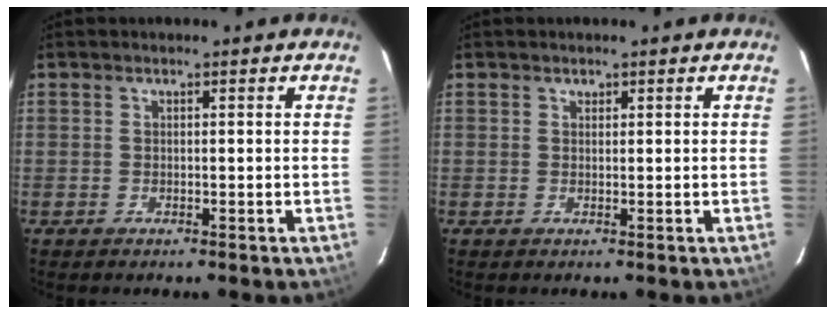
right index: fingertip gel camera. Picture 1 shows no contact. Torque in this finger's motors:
{"motor_torque": [0.01, 0.00, 0.00, 0.01]}